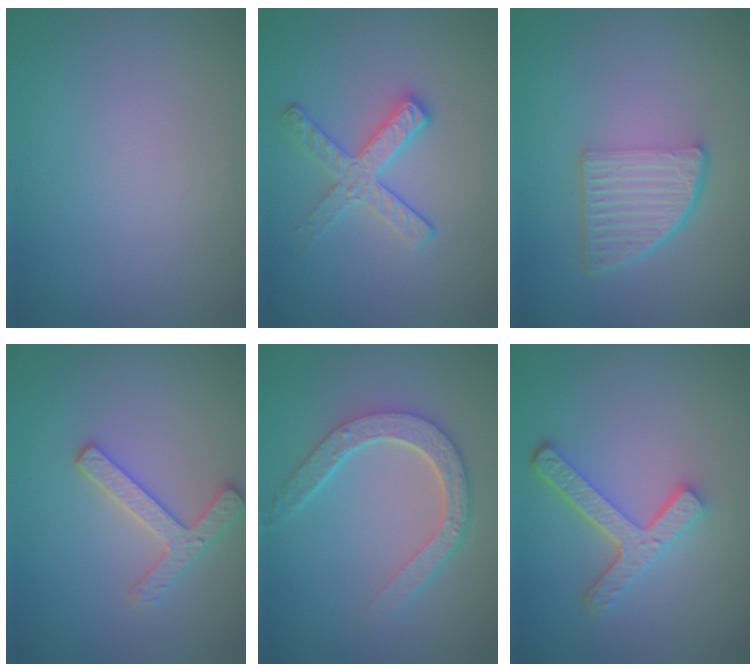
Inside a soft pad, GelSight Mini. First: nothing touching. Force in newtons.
{"total": 2.8, "press": 2.6, "slide": 1.1}
{"total": 4.8, "press": 3.3, "slide": 3.5}
{"total": 2.8, "press": 2.7, "slide": 0.9}
{"total": 4.5, "press": 3.6, "slide": 2.7}
{"total": 4.2, "press": 3.3, "slide": 2.6}